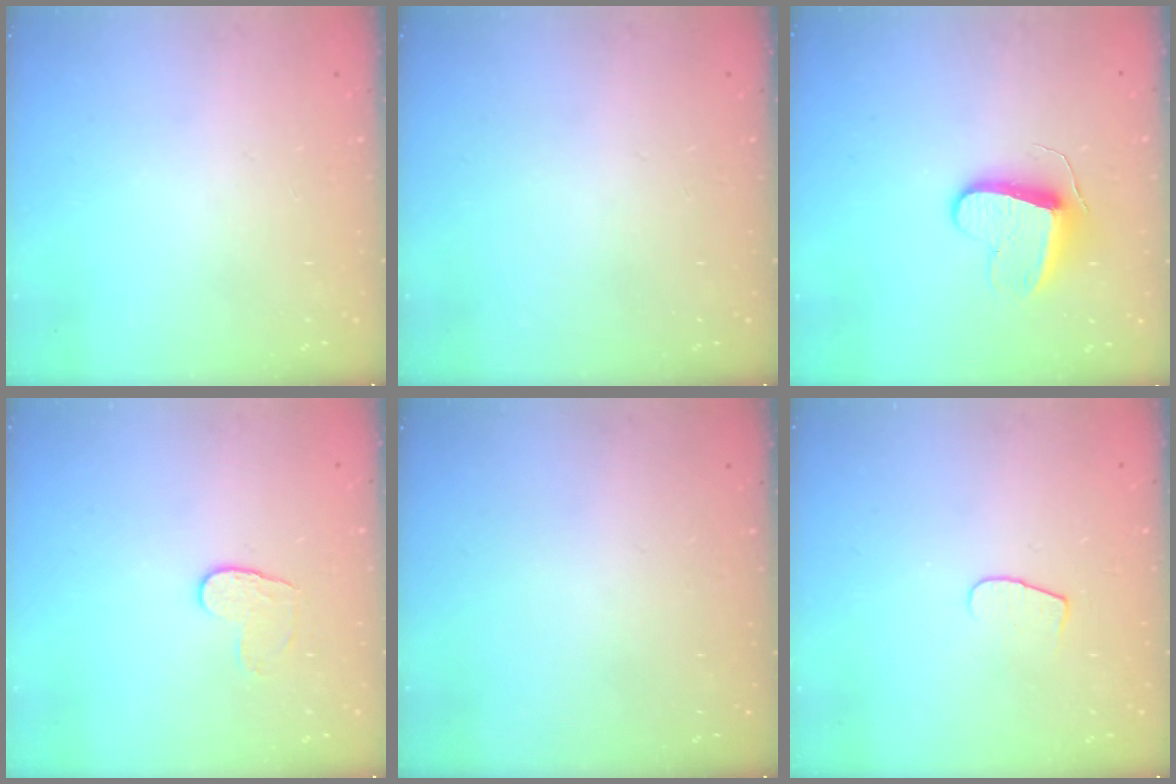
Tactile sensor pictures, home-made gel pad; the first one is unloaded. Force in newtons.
{"total": 0.0}
{"total": 9.6, "press": 9.5, "slide": 0.6}
{"total": 5.8, "press": 5.7, "slide": 0.5}
{"total": 0.0}
{"total": 5.9, "press": 5.9, "slide": 0.6}